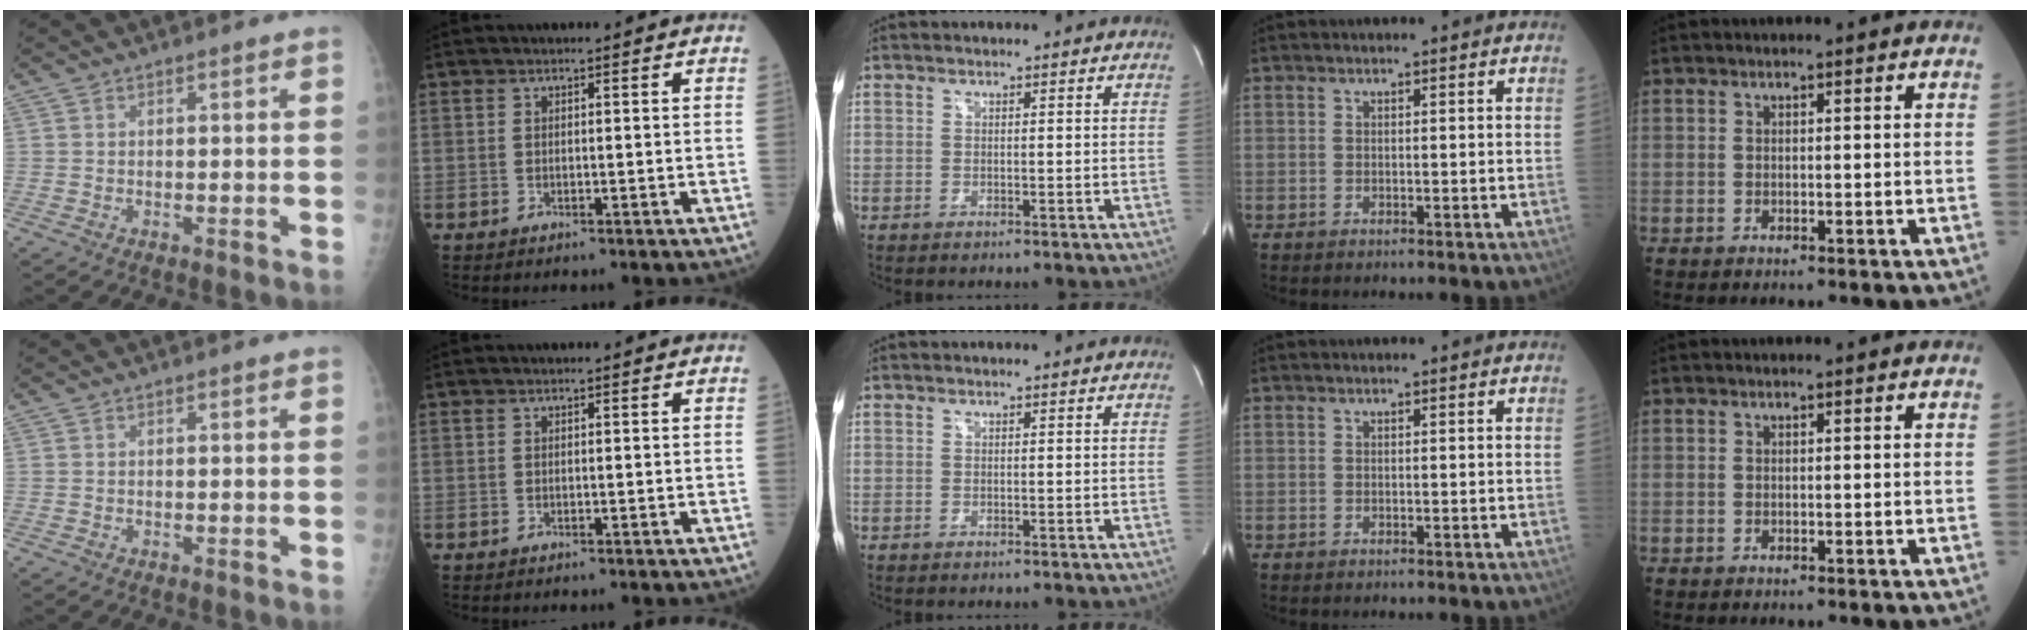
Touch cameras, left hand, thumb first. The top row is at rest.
{}